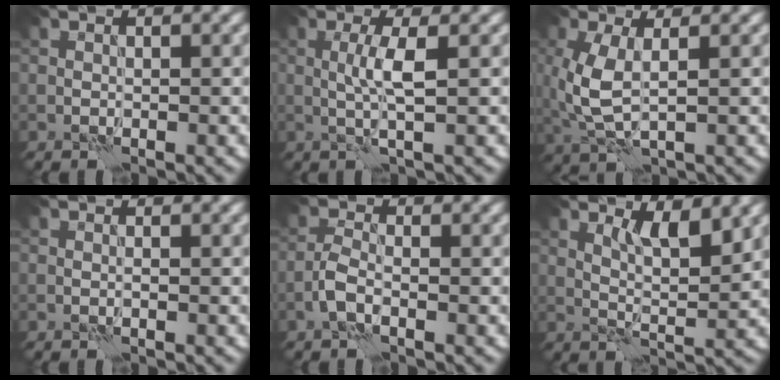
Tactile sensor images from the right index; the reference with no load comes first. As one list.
[{"total": 2.5, "force": [0.3, 0.2, 2.5], "torque": [-0.052, 0.004, 0.005]}, {"total": 4.5, "force": [0.5, 2.1, 4.0], "torque": [-0.110, 0.000, 0.011]}, {"total": 0.0}, {"total": 1.9, "force": [-1.0, 0.8, 1.4], "torque": [-0.032, 0.006, -0.025]}, {"total": 3.5, "force": [2.0, 0.8, 2.8], "torque": [-0.049, -0.007, 0.037]}]